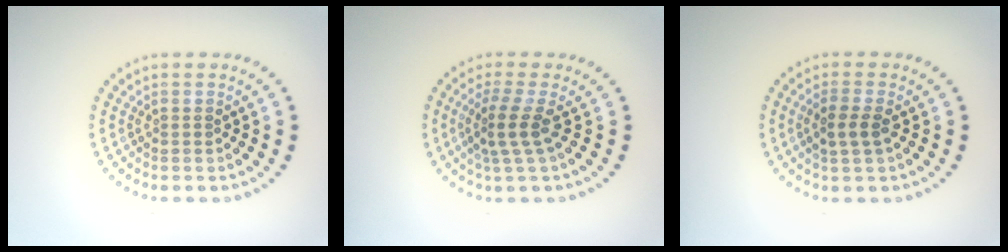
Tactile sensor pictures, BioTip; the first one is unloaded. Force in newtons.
{"total": 2.6, "press": 1.8, "slide": 1.9}
{"total": 2.0, "press": 2.0, "slide": 0.6}